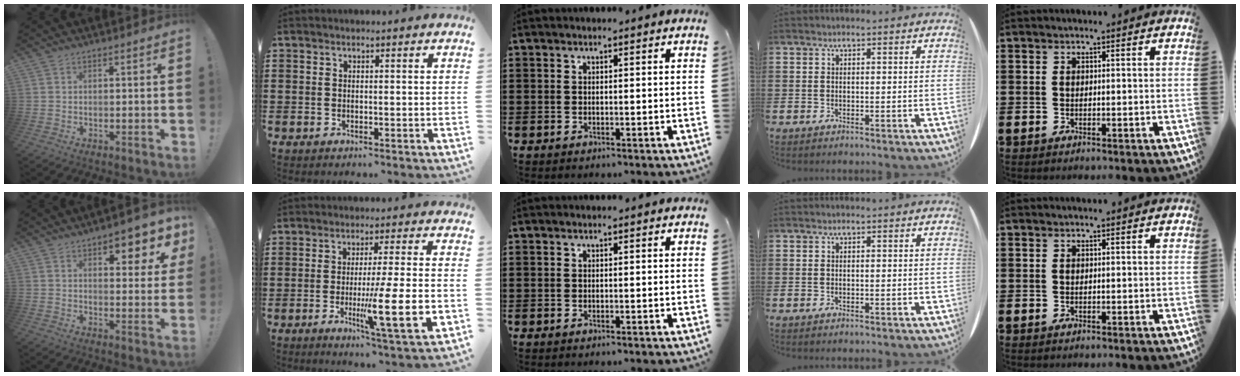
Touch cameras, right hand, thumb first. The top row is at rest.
{"thumb": {"total": 7.2, "force": [4.4, 2.8, 5.0], "torque": [-0.047, -0.032, 0.069]}, "index": {"total": 11.4, "force": [-2.6, 0.7, 11.1], "torque": [-0.194, -0.022, -0.048]}}